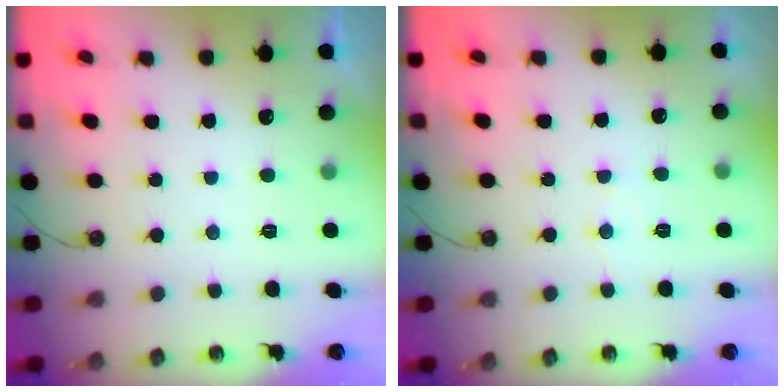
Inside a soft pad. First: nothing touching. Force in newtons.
{"total": 4.7, "press": 4.7, "slide": 0.6}